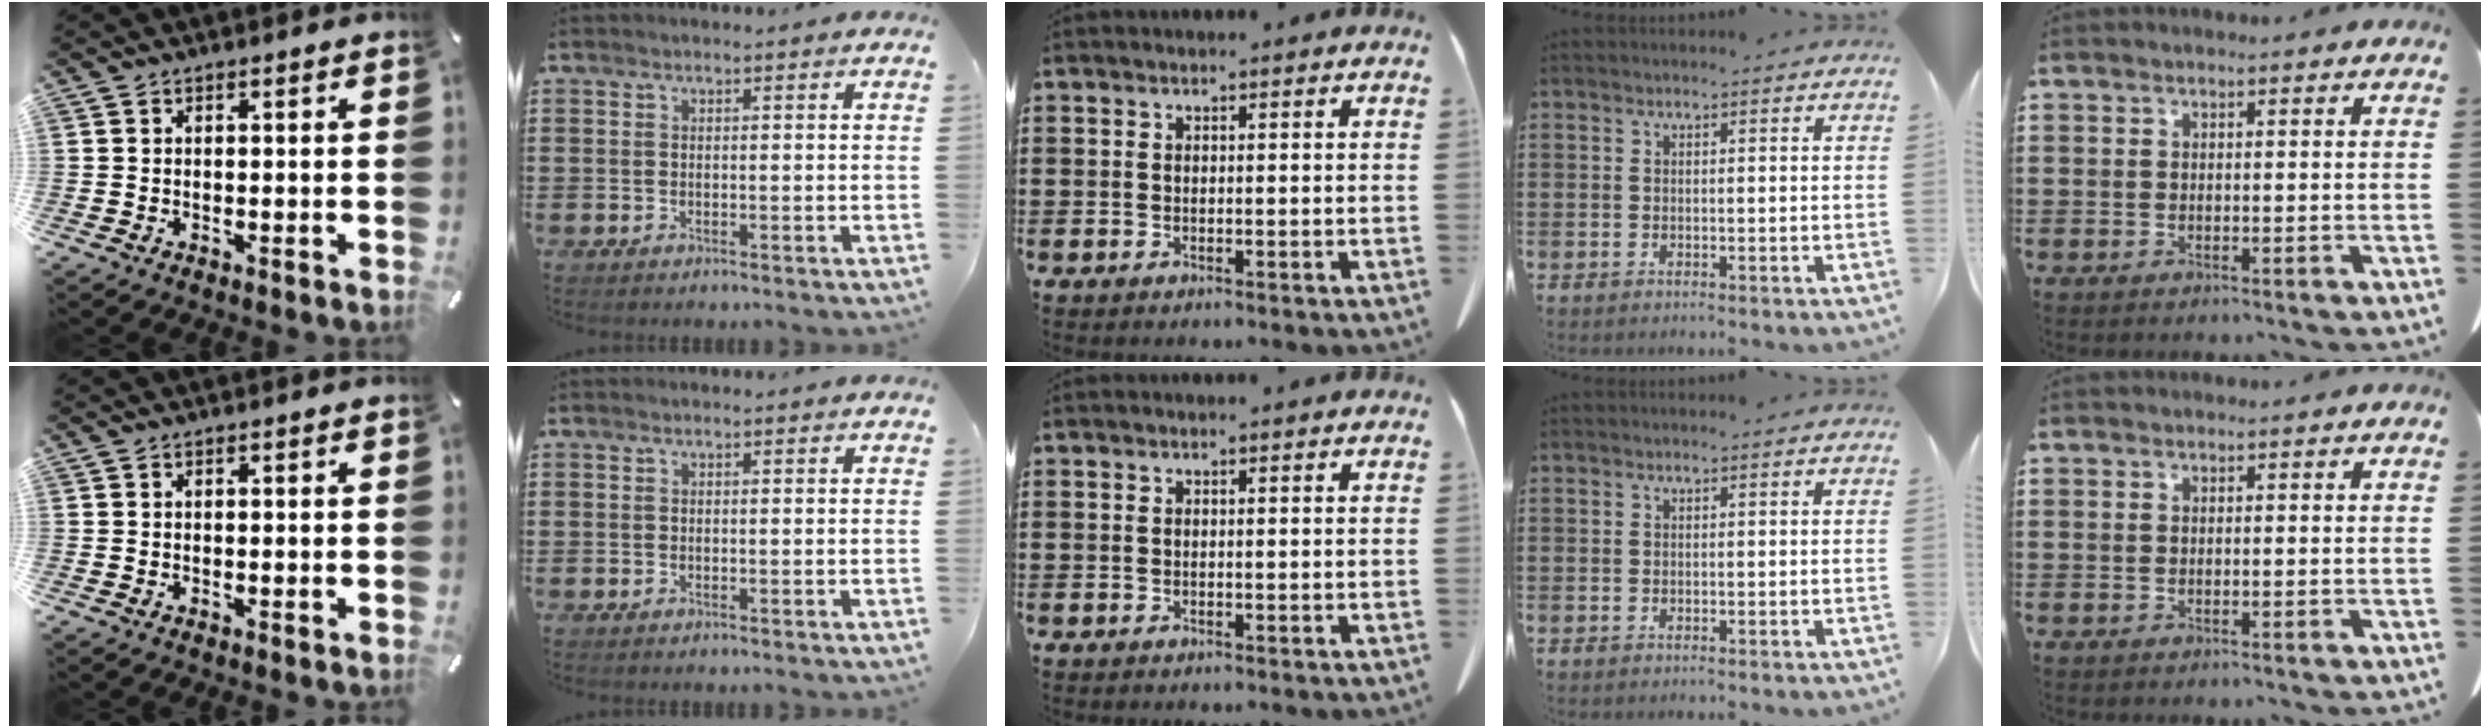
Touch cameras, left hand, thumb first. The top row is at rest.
{}